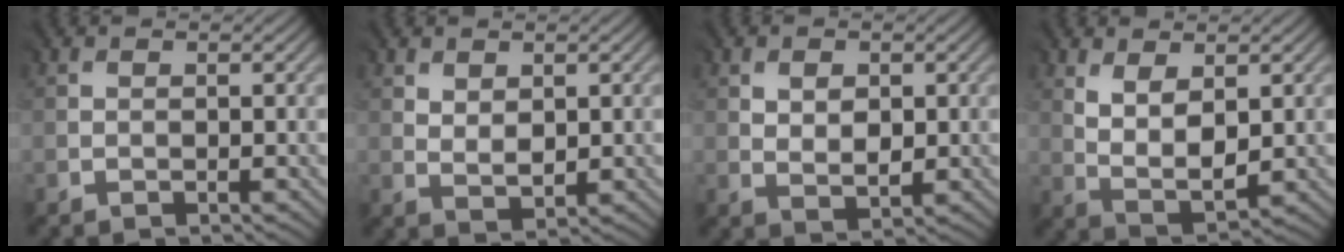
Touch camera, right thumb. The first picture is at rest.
{"total": 2.8, "force": [1.4, 1.7, 1.7], "torque": [-0.034, -0.005, 0.030]}
{"total": 3.4, "force": [1.2, 2.2, 2.3], "torque": [-0.038, -0.004, 0.023]}
{"total": 5.4, "force": [2.1, 2.6, 4.2], "torque": [-0.092, -0.007, 0.044]}